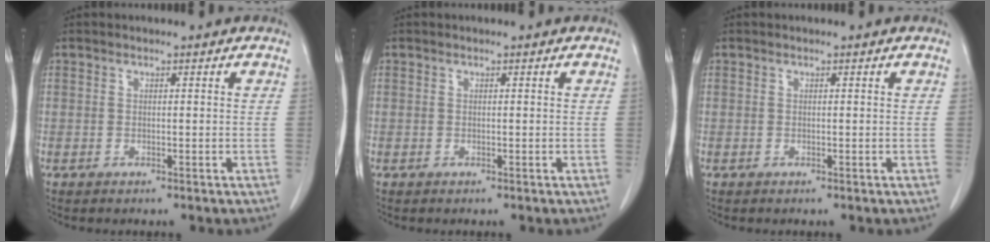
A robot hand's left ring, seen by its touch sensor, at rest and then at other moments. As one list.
[{"total": 0.0}, {"total": 0.0}]